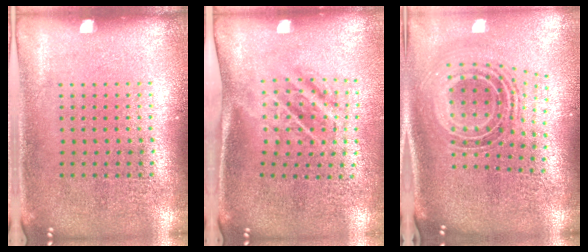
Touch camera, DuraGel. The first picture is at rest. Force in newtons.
{"total": 1.8, "press": 1.2, "slide": 1.4}
{"total": 1.5, "press": 1.2, "slide": 0.9}